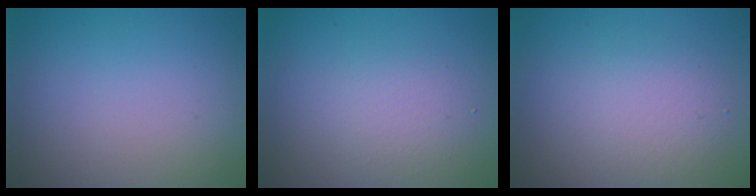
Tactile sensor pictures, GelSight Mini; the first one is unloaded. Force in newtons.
{"total": 2.0, "press": 2.0, "slide": 0.1}
{"total": 2.9, "press": 2.9, "slide": 0.3}